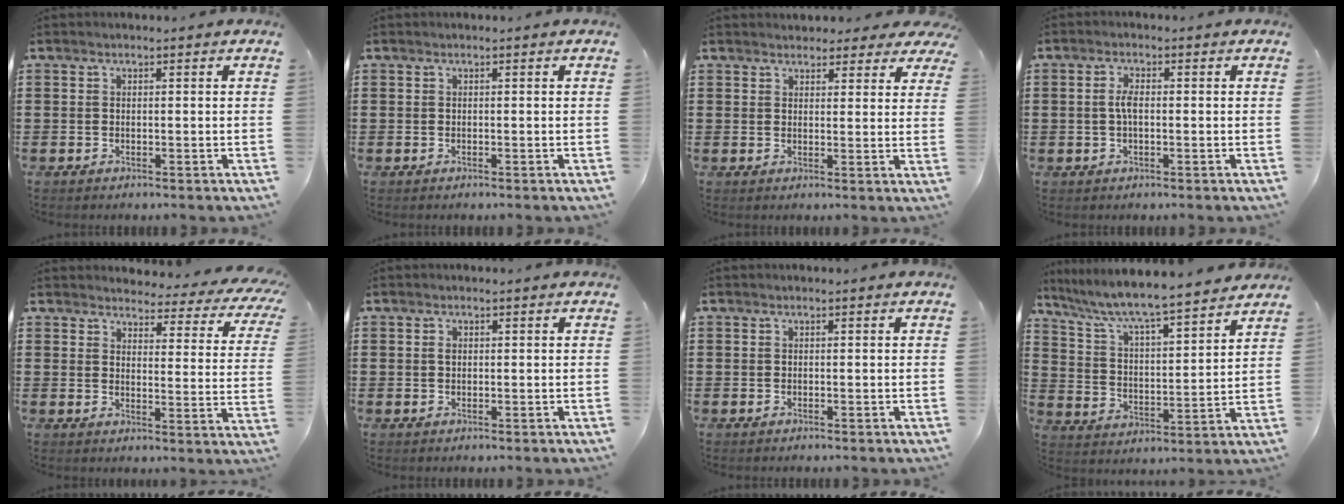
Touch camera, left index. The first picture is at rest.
{"total": 0.0}
{"total": 3.3, "force": [3.1, 1.2, 0.6], "torque": [-0.014, -0.009, 0.055]}
{"total": 2.8, "force": [0.1, 0.9, 2.6], "torque": [-0.058, 0.000, -0.002]}
{"total": 3.6, "force": [3.4, 0.6, 1.1], "torque": [-0.035, -0.028, 0.053]}
{"total": 0.8, "force": [0.2, 0.5, 0.5], "torque": [-0.013, 0.002, 0.003]}
{"total": 0.0}
{"total": 6.0, "force": [5.5, 0.1, 2.3], "torque": [-0.071, -0.044, 0.087]}